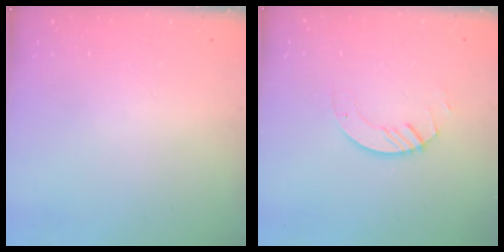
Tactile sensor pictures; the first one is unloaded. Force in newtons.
{"total": 2.8, "press": 2.8, "slide": 0.3}